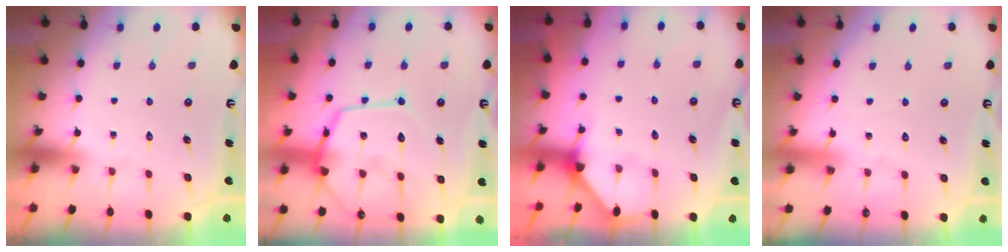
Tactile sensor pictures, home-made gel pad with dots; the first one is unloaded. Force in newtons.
{"total": 16.3, "press": 16.3, "slide": 1.4}
{"total": 2.7, "press": 2.7, "slide": 0.2}
{"total": 2.4, "press": 2.4, "slide": 0.3}